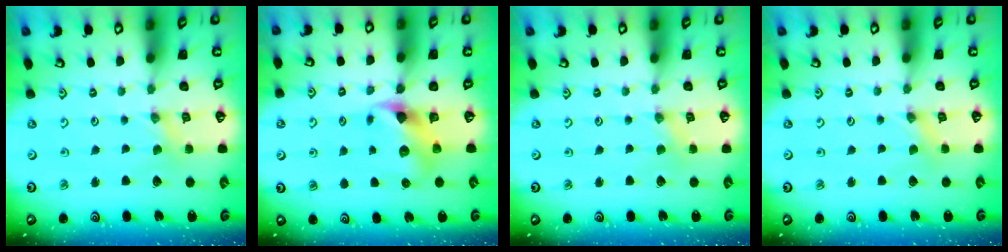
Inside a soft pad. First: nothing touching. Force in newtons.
{"total": 7.3, "press": 7.2, "slide": 0.9}
{"total": 0.0}
{"total": 0.0}